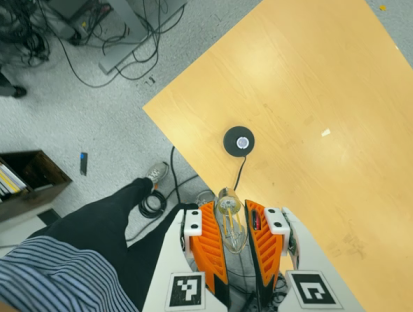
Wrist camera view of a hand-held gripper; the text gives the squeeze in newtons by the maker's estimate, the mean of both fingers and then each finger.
{"total": 21.0, "left": 24.9, "right": 17.1}